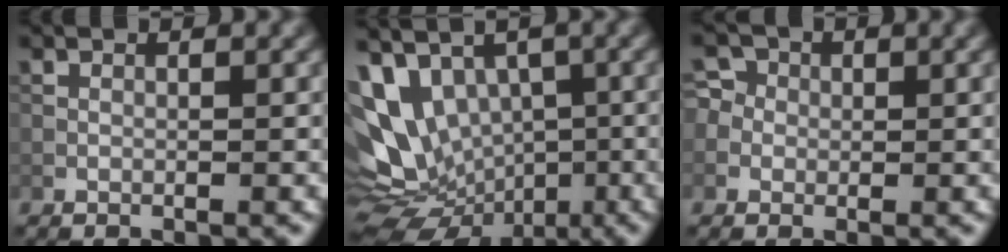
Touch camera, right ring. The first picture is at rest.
{"total": 11.6, "force": [0.4, 8.6, 7.7], "torque": [-0.144, 0.003, 0.029]}
{"total": 4.0, "force": [0.2, 3.8, 1.3], "torque": [-0.005, 0.027, -0.018]}